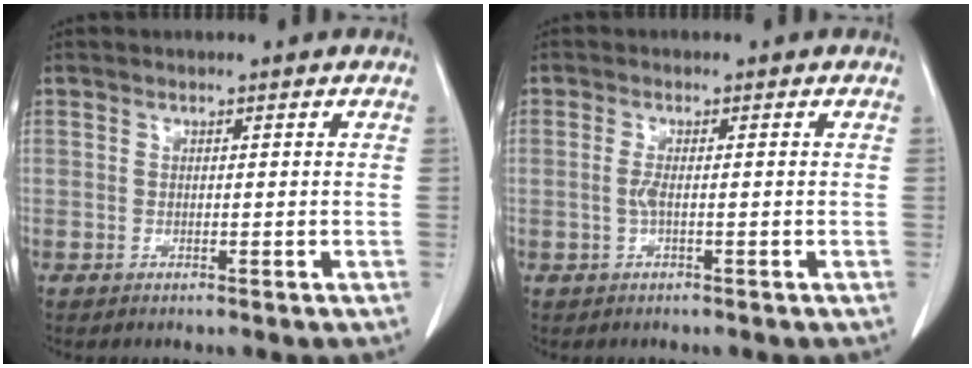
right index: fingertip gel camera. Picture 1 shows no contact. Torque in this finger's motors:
{"motor_torque": [0.04, 0.00, 0.03, 0.02]}